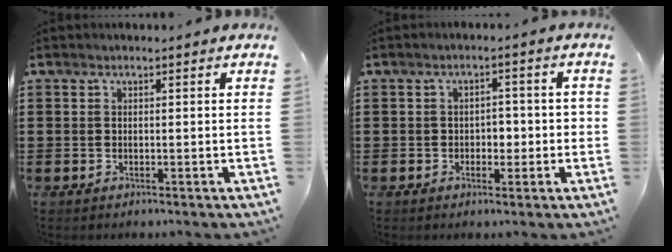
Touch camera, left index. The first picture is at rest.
{"total": 2.7, "force": [-0.6, 1.9, 1.9], "torque": [-0.040, 0.007, -0.016]}